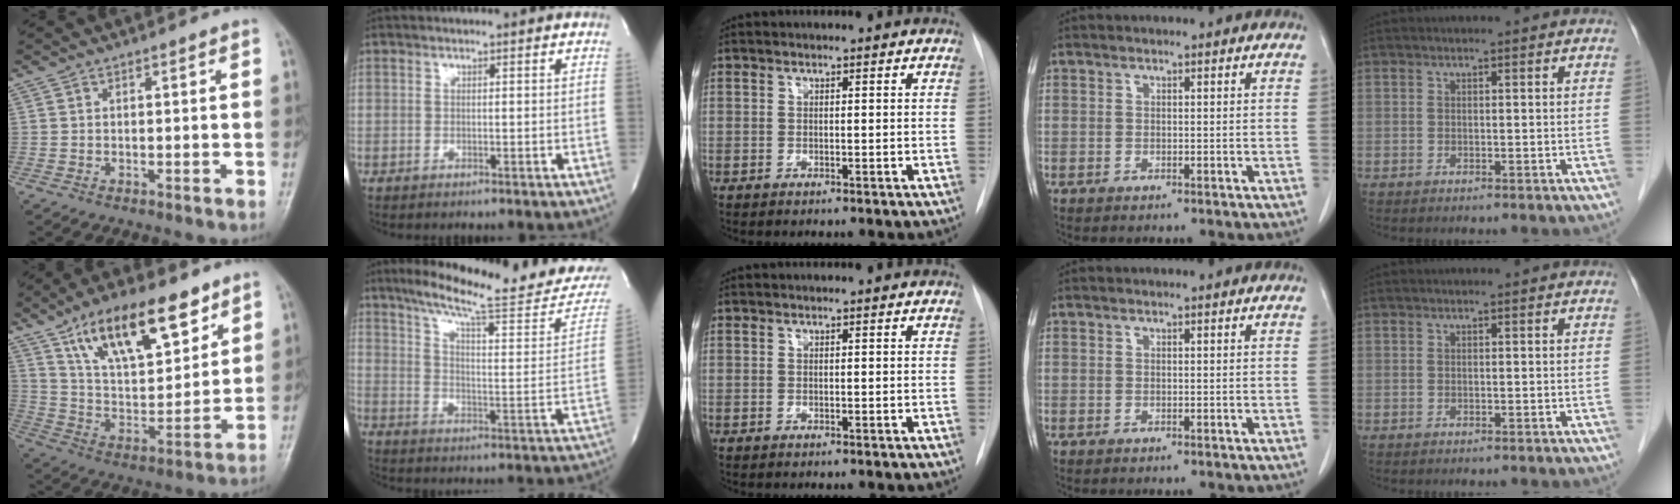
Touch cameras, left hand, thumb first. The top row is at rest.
{"thumb": {"total": 19.8, "force": [11.7, 8.2, 13.6], "torque": [-0.186, -0.044, 0.211]}, "index": {"total": 22.0, "force": [18.9, 2.4, 11.0], "torque": [-0.161, -0.038, 0.249]}}